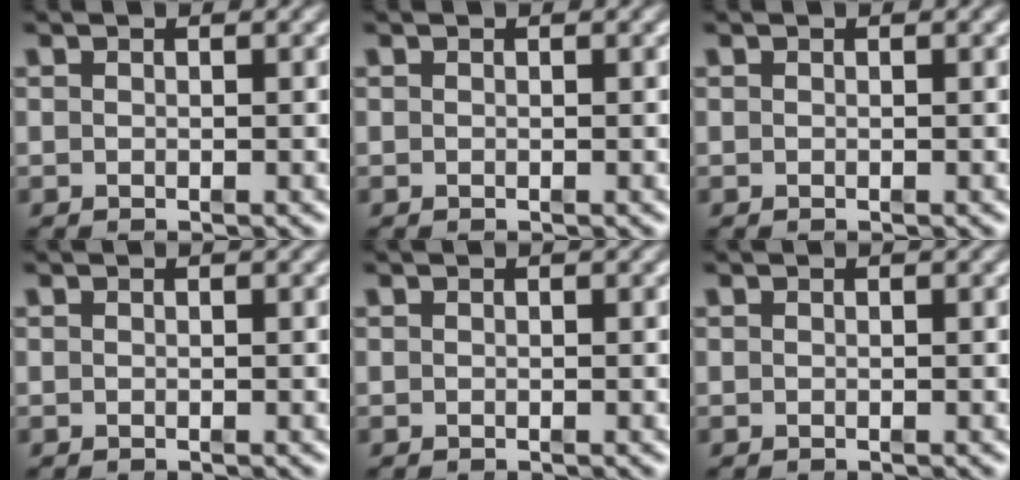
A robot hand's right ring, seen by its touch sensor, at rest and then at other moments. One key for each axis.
{"total": 0.0}
{"total": 0.0}
{"total": 0.0}
{"total": 0.0}
{"total": 0.0}